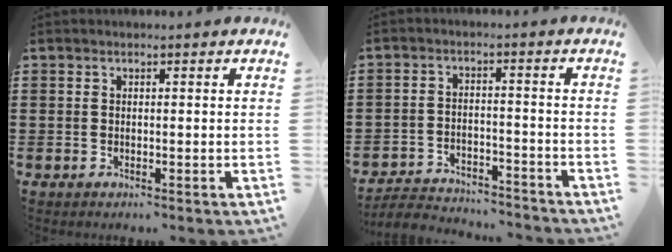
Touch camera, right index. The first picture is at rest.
{"total": 4.1, "force": [-4.0, 0.5, 0.5], "torque": [-0.019, 0.001, -0.085]}